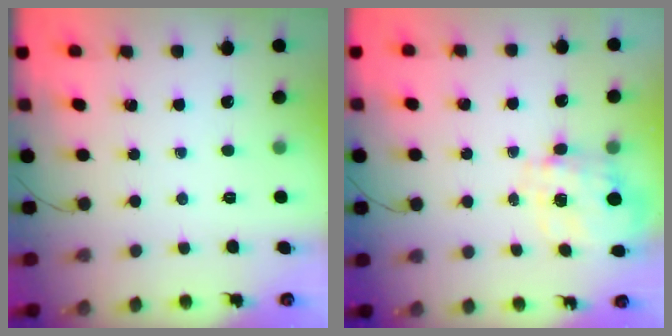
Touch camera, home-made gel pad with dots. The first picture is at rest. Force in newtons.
{"total": 3.5, "press": 3.4, "slide": 1.0}